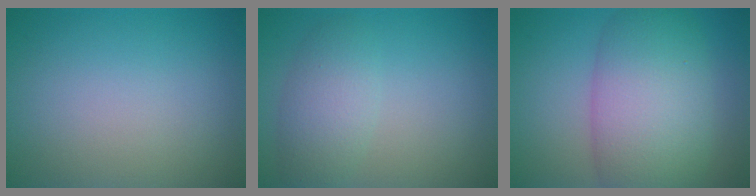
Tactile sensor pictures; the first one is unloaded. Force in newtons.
{"total": 3.2, "press": 3.2, "slide": 0.1}
{"total": 8.9, "press": 8.9, "slide": 0.3}